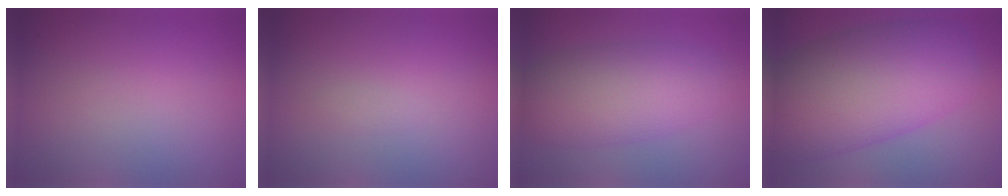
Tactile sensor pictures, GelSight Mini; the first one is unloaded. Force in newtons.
{"total": 0.6, "press": 0.6, "slide": 0.1}
{"total": 6.9, "press": 6.9, "slide": 0.1}
{"total": 12.0, "press": 12.0, "slide": 0.4}